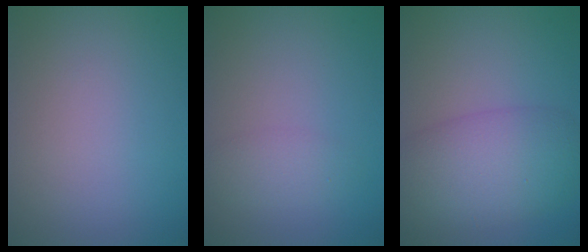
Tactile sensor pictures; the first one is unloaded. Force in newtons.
{"total": 1.7, "press": 1.7, "slide": 0.1}
{"total": 7.3, "press": 7.3, "slide": 0.3}